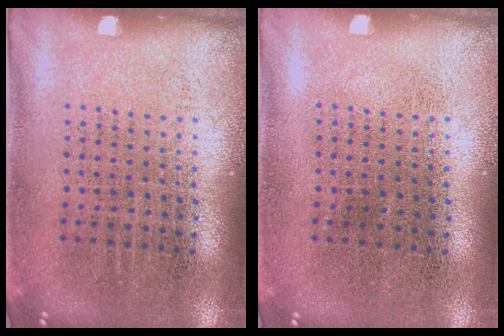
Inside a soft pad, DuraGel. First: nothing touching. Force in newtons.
{"total": 0.0}